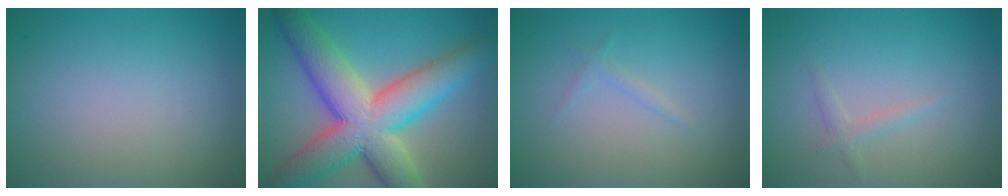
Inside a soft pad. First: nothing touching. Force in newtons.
{"total": 11.8, "press": 11.8, "slide": 0.7}
{"total": 0.8, "press": 0.8, "slide": 0.0}
{"total": 1.1, "press": 1.1, "slide": 0.0}